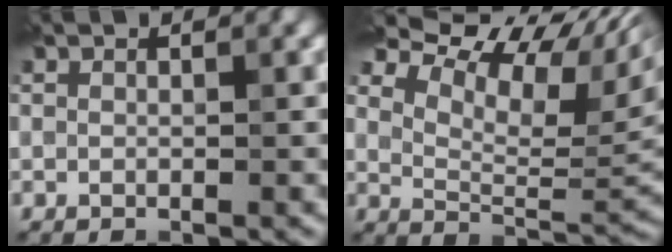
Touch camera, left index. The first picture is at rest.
{"total": 12.4, "force": [8.0, 4.7, 8.2], "torque": [-0.147, 0.029, 0.131]}